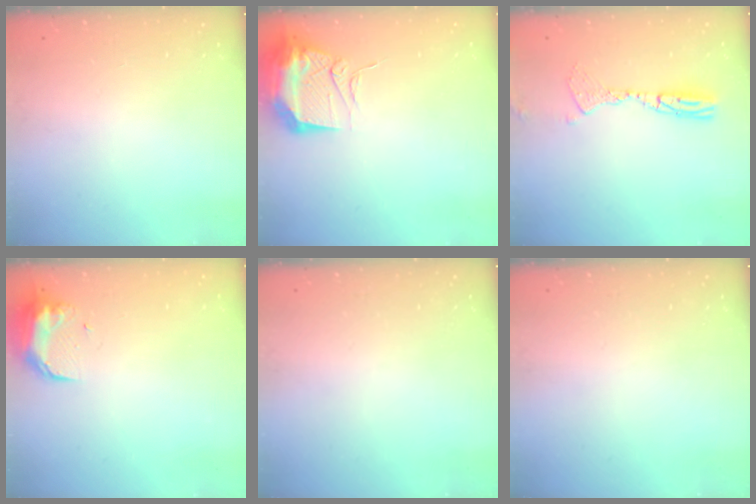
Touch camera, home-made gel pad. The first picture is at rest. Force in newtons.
{"total": 12.6, "press": 12.5, "slide": 1.2}
{"total": 10.0, "press": 9.7, "slide": 2.6}
{"total": 9.2, "press": 9.2, "slide": 0.6}
{"total": 0.0}
{"total": 0.0}